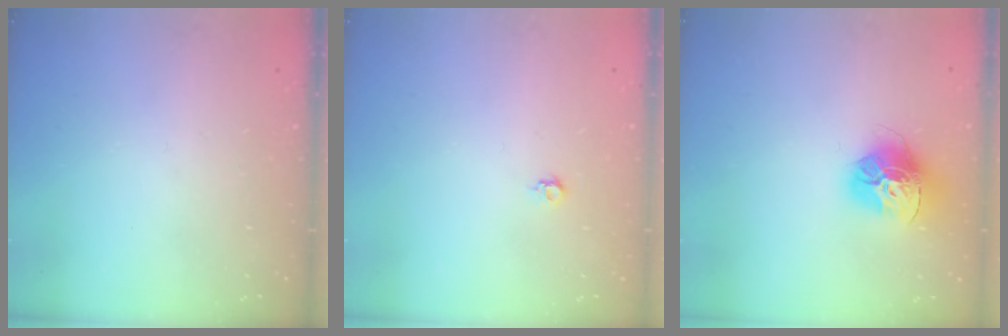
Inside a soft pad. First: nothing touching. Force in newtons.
{"total": 4.0, "press": 4.0, "slide": 0.6}
{"total": 14.8, "press": 14.8, "slide": 1.6}